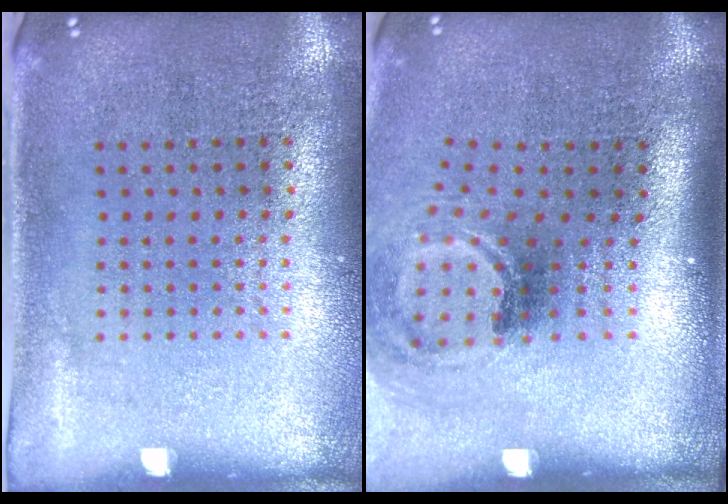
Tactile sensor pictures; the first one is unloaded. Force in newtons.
{"total": 2.0, "press": 1.2, "slide": 1.6}